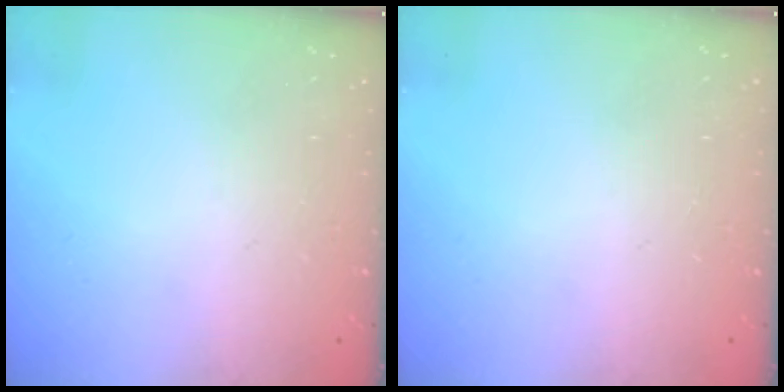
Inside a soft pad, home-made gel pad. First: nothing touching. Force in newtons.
{"total": 0.0}